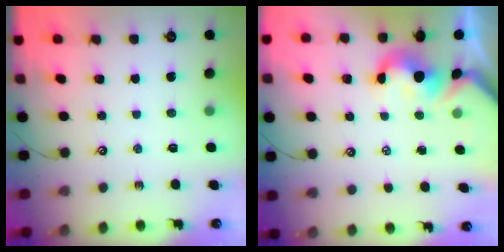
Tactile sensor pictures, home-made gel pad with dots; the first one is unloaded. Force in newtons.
{"total": 1.0, "press": 0.7, "slide": 0.7}